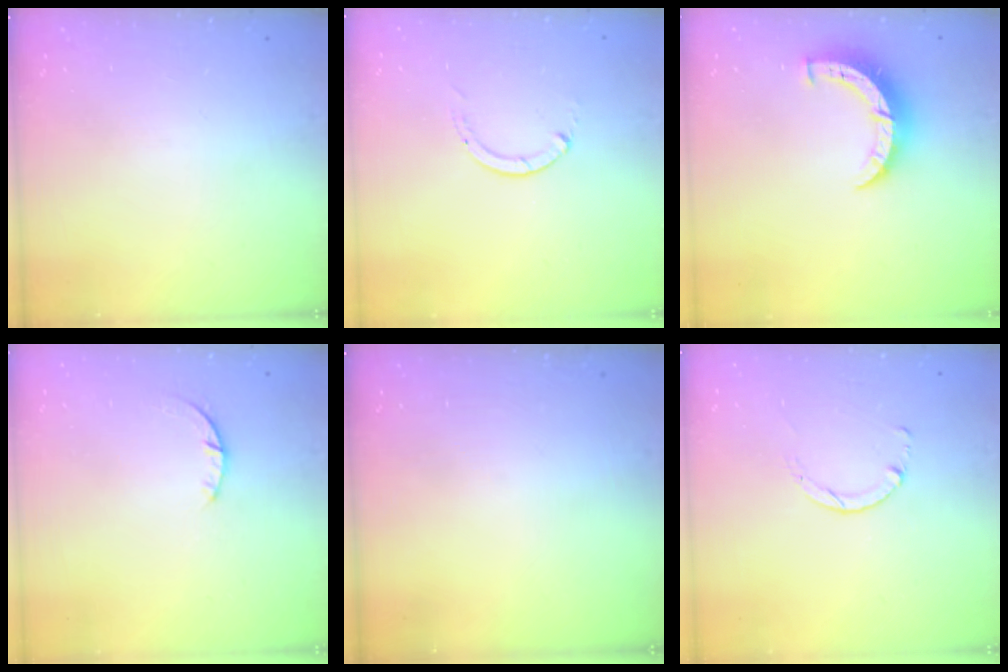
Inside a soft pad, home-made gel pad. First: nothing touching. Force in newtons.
{"total": 0.0}
{"total": 7.0, "press": 7.0, "slide": 0.2}
{"total": 1.2, "press": 1.2, "slide": 0.3}
{"total": 0.0}
{"total": 1.4, "press": 1.4, "slide": 0.2}